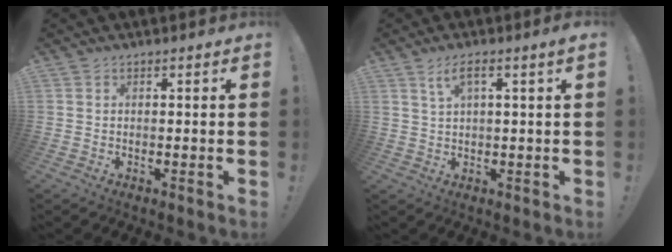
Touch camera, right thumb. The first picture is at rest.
{"total": 4.4, "force": [1.6, 0.5, 4.1], "torque": [-0.079, 0.003, 0.026]}